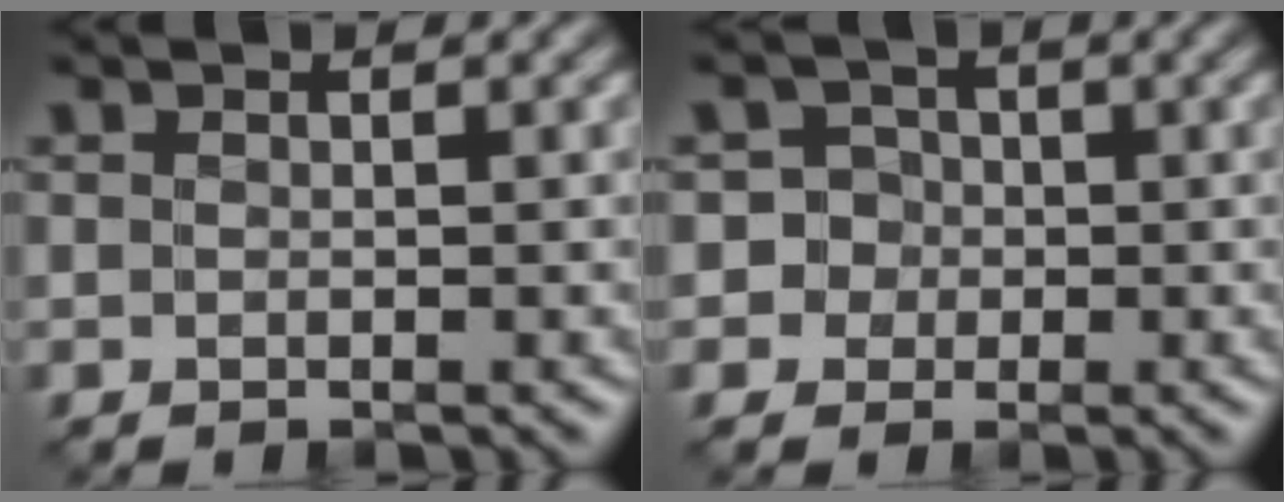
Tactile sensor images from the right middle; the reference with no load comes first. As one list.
[{"total": 4.3, "force": [-0.5, 4.2, 0.6], "torque": [0.014, 0.022, -0.024]}]